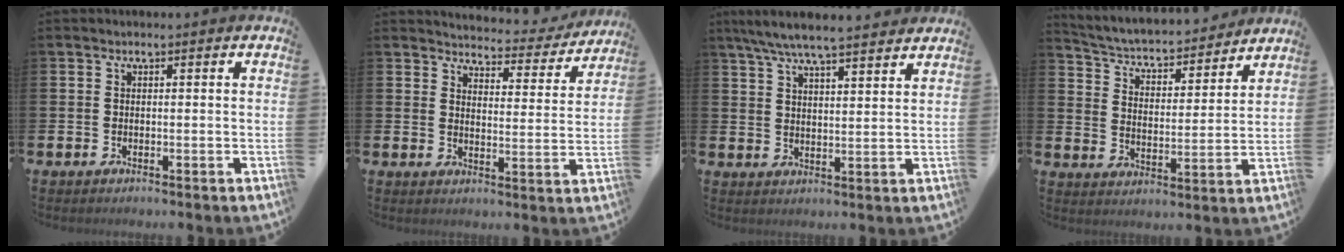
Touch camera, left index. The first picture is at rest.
{"total": 3.9, "force": [3.8, 0.9, 0.2], "torque": [-0.010, -0.038, 0.058]}
{"total": 6.8, "force": [6.4, 0.5, 2.4], "torque": [-0.063, -0.026, 0.114]}
{"total": 4.6, "force": [4.3, 1.2, 1.1], "torque": [-0.049, -0.041, 0.064]}